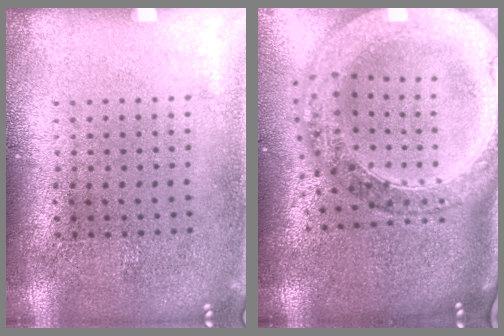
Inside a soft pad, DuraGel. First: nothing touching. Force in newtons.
{"total": 2.8, "press": 2.4, "slide": 1.4}